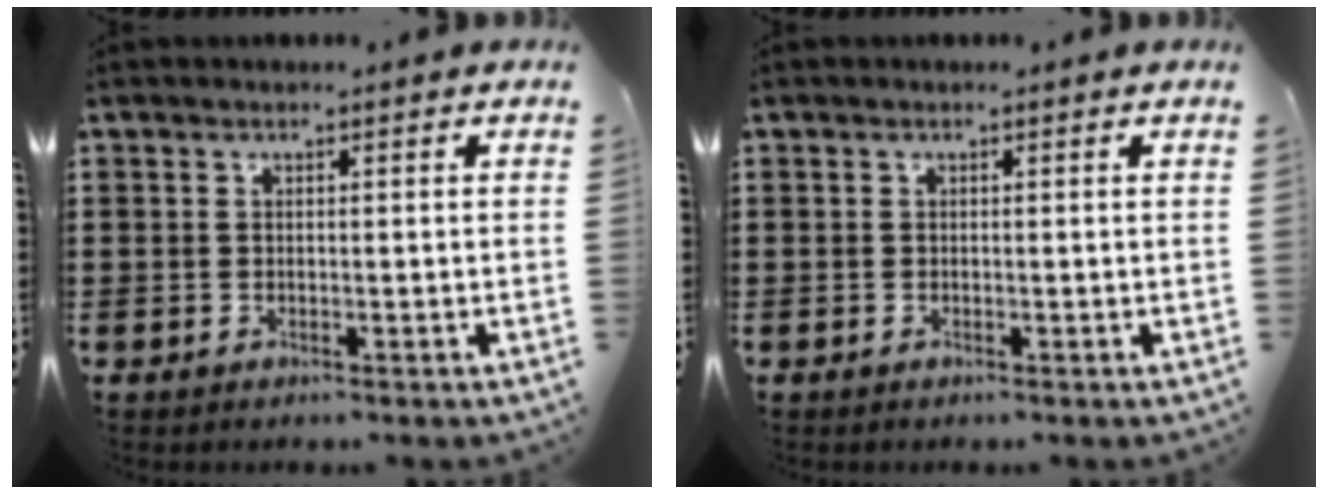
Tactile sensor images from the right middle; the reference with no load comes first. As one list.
[{"total": 0.0}]